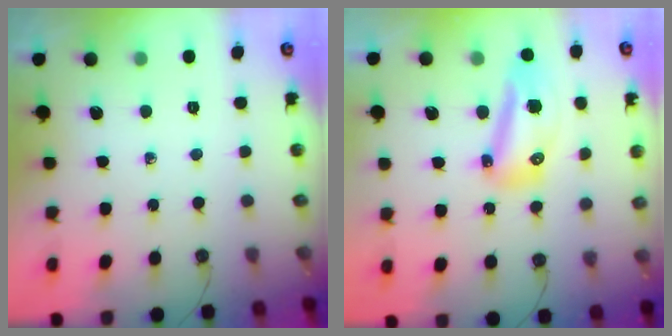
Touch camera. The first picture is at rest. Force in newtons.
{"total": 15.0, "press": 13.6, "slide": 6.3}